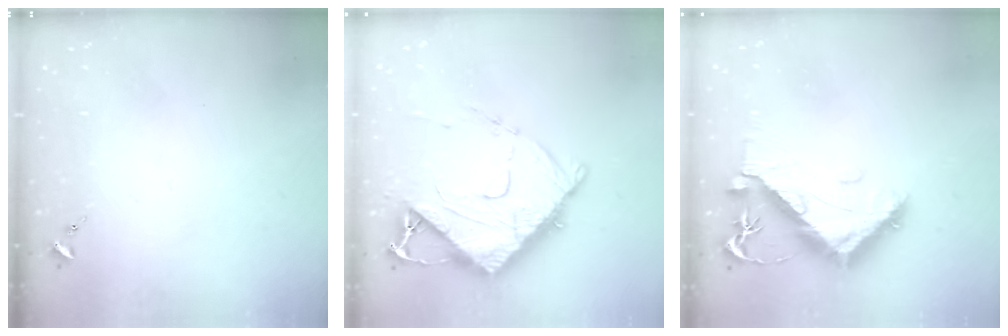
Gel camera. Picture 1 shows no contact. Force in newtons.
{"total": 13.6, "press": 13.6, "slide": 0.8}
{"total": 11.0, "press": 10.9, "slide": 1.0}